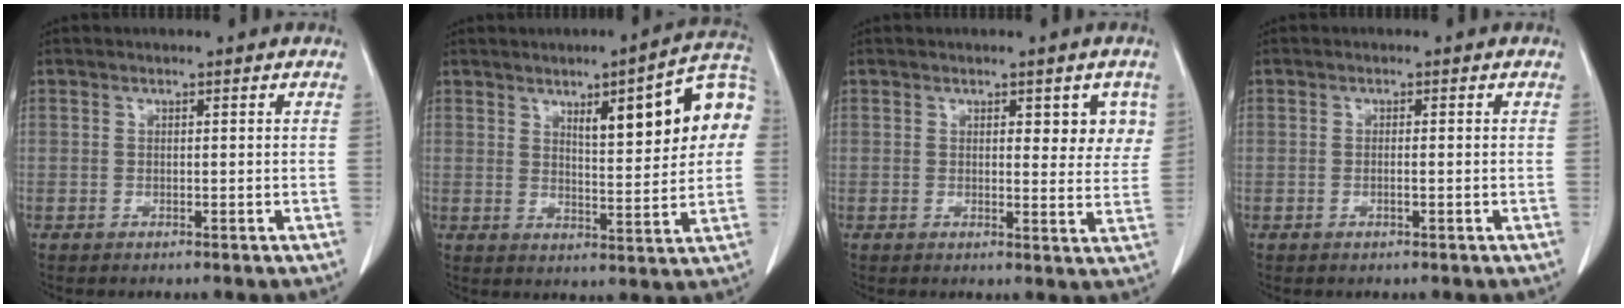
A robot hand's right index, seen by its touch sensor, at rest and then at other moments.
{"total": 13.7, "force": [3.9, 2.6, 12.9], "torque": [-0.169, 0.024, 0.053]}
{"total": 5.1, "force": [2.1, 2.1, 4.1], "torque": [-0.039, -0.002, 0.023]}
{"total": 0.9, "force": [-0.2, 0.1, 0.8], "torque": [-0.018, -0.001, -0.003]}